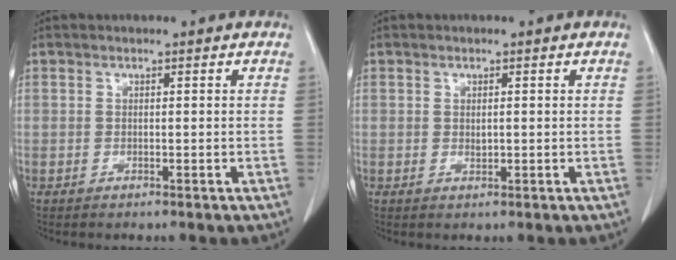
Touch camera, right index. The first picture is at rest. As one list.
[{"total": 1.0, "force": [0.1, 0.4, 0.9], "torque": [-0.016, -0.003, 0.005]}]